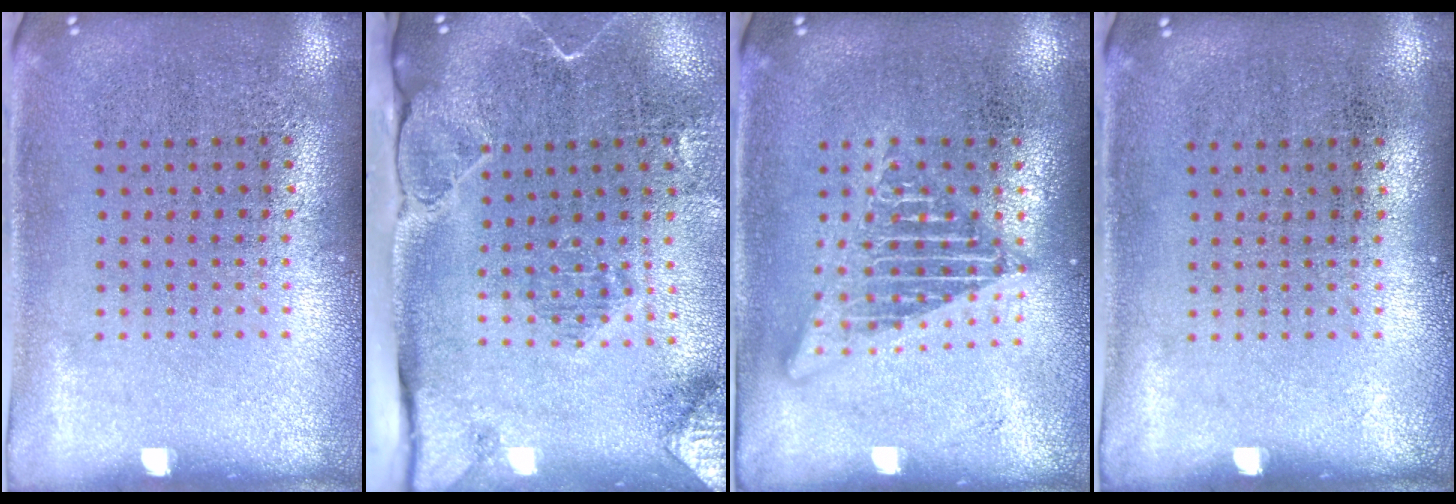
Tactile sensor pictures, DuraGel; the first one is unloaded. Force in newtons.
{"total": 2.3, "press": 2.1, "slide": 1.1}
{"total": 2.6, "press": 2.6, "slide": 0.3}
{"total": 0.0}